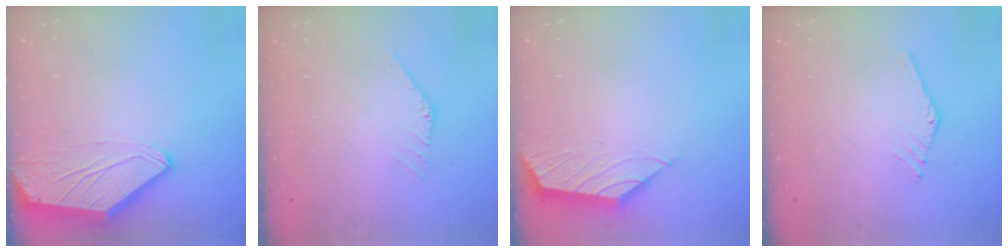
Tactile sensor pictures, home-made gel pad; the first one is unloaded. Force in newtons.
{"total": 0.5, "press": 0.5, "slide": 0.2}
{"total": 1.8, "press": 1.7, "slide": 0.5}
{"total": 0.6, "press": 0.5, "slide": 0.2}